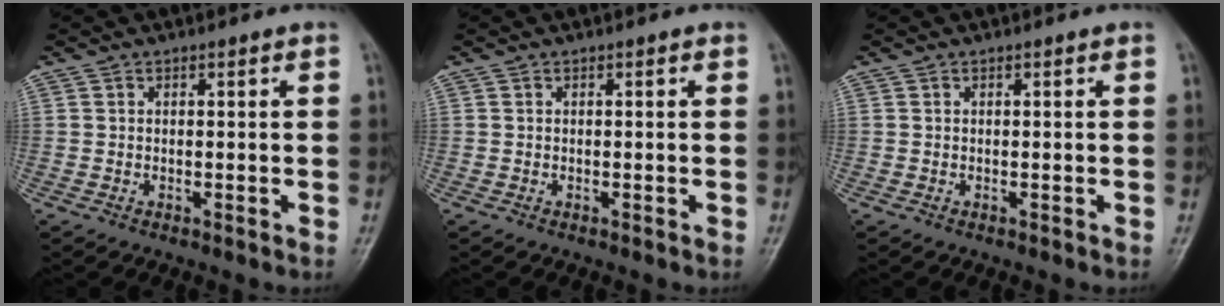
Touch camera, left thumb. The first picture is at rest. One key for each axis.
{"total": 0.0}
{"total": 0.0}